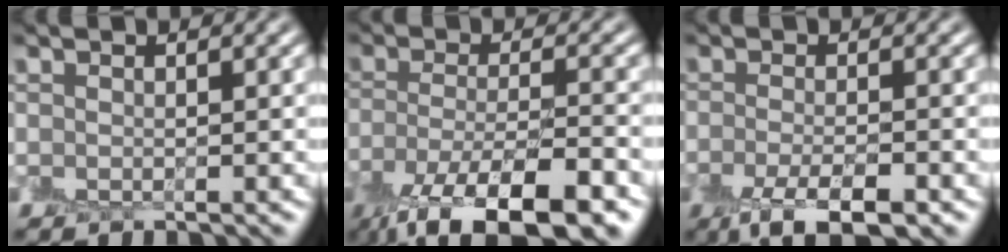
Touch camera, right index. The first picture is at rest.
{"total": 10.8, "force": [-7.0, 3.2, 7.6], "torque": [-0.143, -0.023, -0.121]}
{"total": 5.0, "force": [-3.0, 1.4, 3.7], "torque": [-0.069, -0.011, -0.053]}